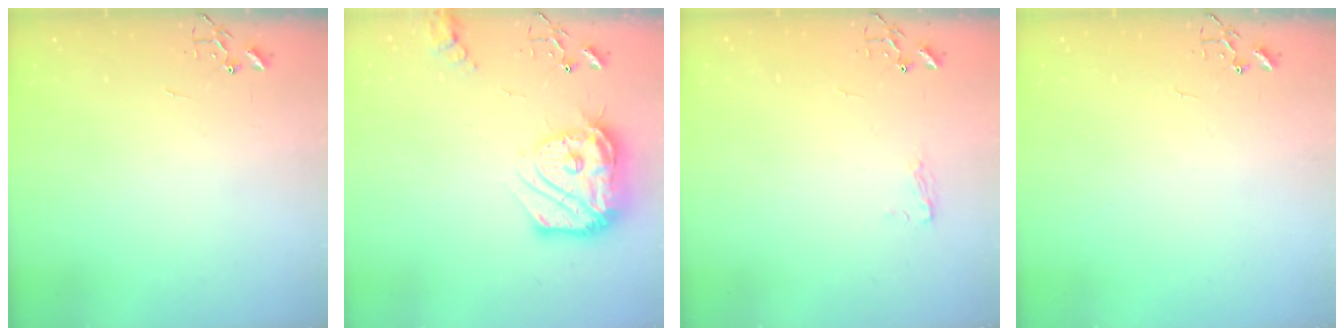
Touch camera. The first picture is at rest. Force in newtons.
{"total": 19.7, "press": 19.6, "slide": 1.8}
{"total": 5.2, "press": 5.2, "slide": 0.6}
{"total": 0.0}